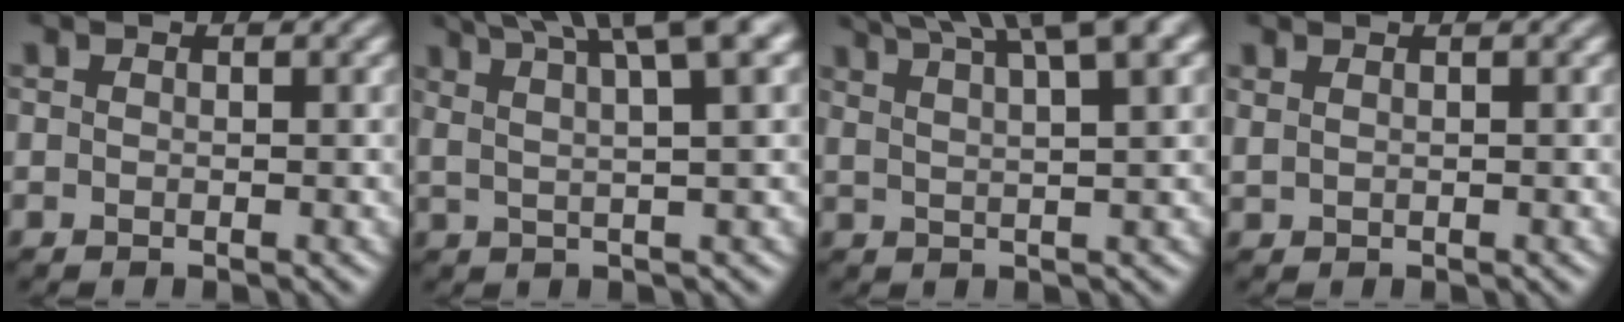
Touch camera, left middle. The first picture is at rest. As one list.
[{"total": 8.4, "force": [5.1, 1.6, 6.4], "torque": [-0.080, 0.032, 0.065]}, {"total": 9.3, "force": [6.2, 2.1, 6.5], "torque": [-0.083, 0.034, 0.062]}, {"total": 0.9, "force": [0.6, 0.4, 0.4], "torque": [-0.004, 0.004, 0.012]}]